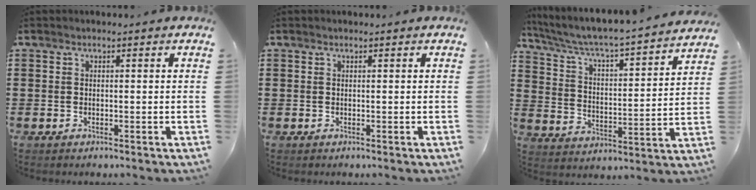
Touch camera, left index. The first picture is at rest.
{"total": 0.0}
{"total": 4.2, "force": [3.8, 0.1, 1.8], "torque": [-0.056, -0.038, 0.052]}